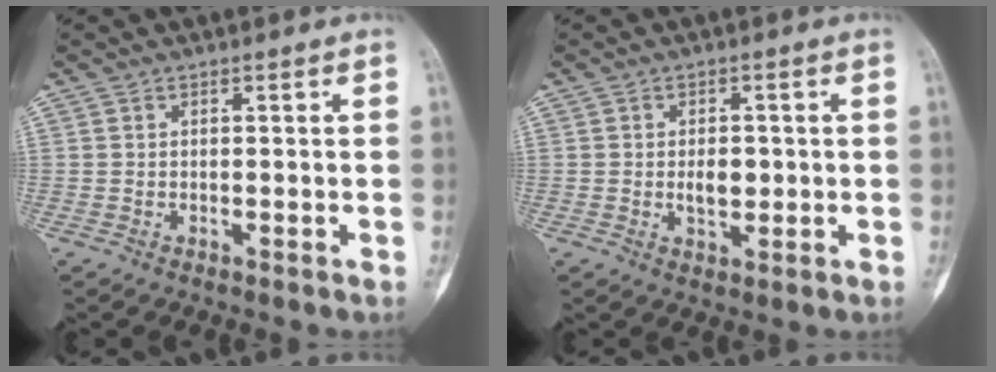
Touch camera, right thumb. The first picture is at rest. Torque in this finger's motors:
{"motor_torque": [0.66, 0.43, 0.23, -0.49, 0.11]}